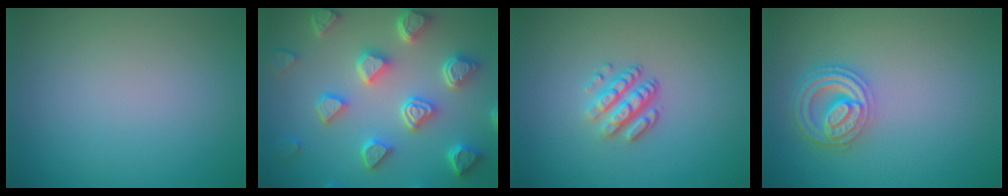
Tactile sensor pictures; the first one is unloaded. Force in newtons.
{"total": 7.4, "press": 5.9, "slide": 4.5}
{"total": 3.3, "press": 2.3, "slide": 2.3}
{"total": 4.5, "press": 3.5, "slide": 2.8}